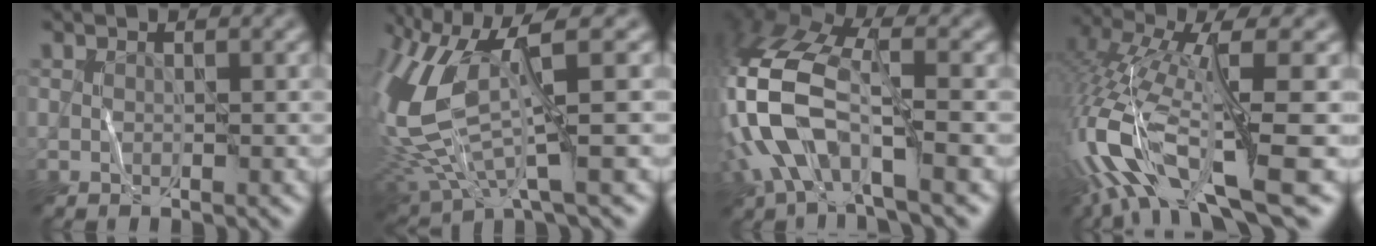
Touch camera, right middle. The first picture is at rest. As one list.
[{"total": 9.2, "force": [1.1, 3.0, 8.6], "torque": [-0.221, -0.005, 0.029]}, {"total": 10.1, "force": [-3.4, 4.6, 8.3], "torque": [-0.199, 0.001, -0.063]}, {"total": 12.0, "force": [-3.7, 3.2, 11.0], "torque": [-0.242, 0.007, -0.058]}]